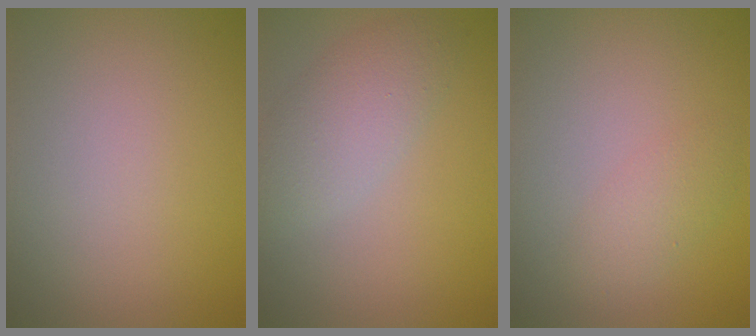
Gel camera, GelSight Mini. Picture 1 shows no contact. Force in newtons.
{"total": 3.6, "press": 3.6, "slide": 0.2}
{"total": 1.9, "press": 1.9, "slide": 0.0}